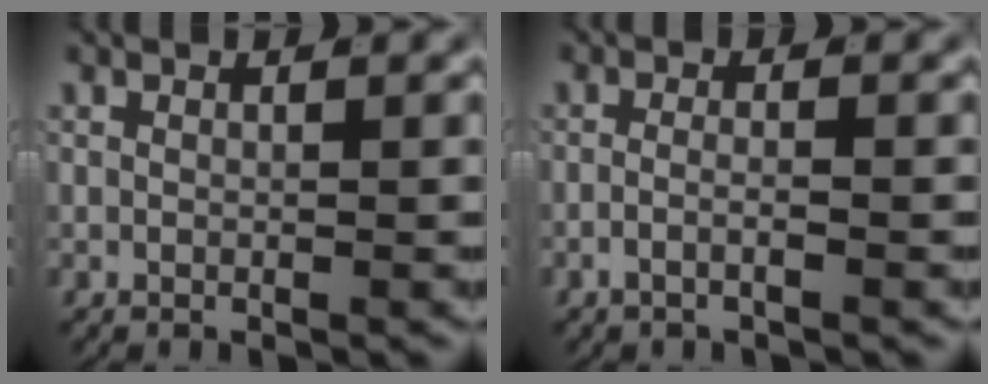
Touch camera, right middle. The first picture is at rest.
{"total": 1.7, "force": [-1.3, 0.0, 1.1], "torque": [-0.030, -0.006, -0.021]}